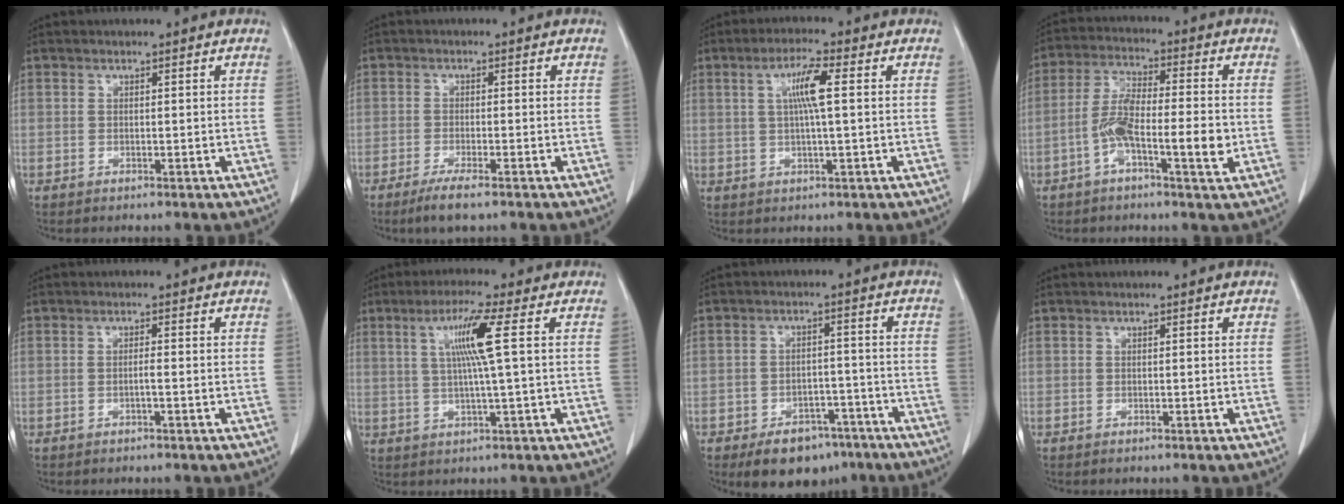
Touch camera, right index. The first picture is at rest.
{"total": 4.1, "force": [-2.8, 0.1, 2.9], "torque": [-0.056, -0.011, -0.052]}
{"total": 5.5, "force": [1.2, 0.2, 5.4], "torque": [-0.101, 0.005, 0.021]}
{"total": 9.3, "force": [-2.4, 1.9, 8.8], "torque": [-0.164, 0.014, -0.044]}
{"total": 0.9, "force": [-0.2, -0.1, 0.8], "torque": [-0.011, 0.002, -0.002]}
{"total": 7.2, "force": [1.7, -1.1, 6.9], "torque": [-0.130, 0.004, 0.037]}
{"total": 8.9, "force": [-6.3, 5.0, 3.9], "torque": [-0.050, 0.012, -0.089]}
{"total": 0.0}